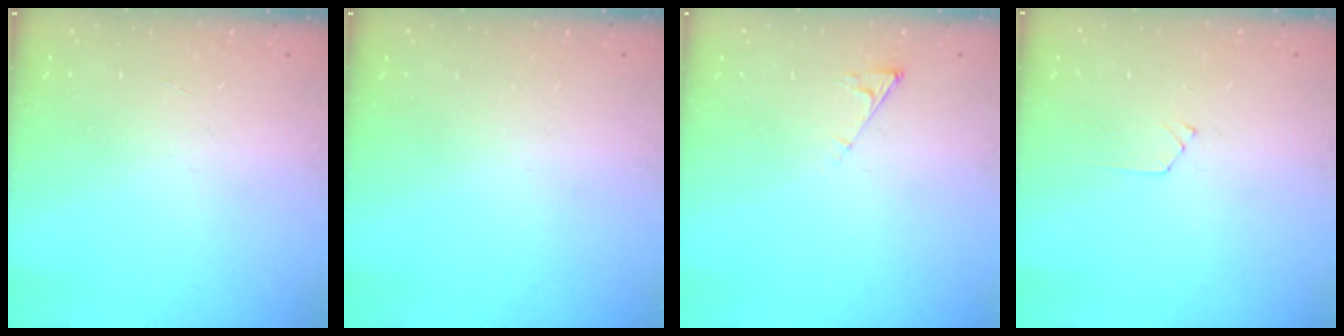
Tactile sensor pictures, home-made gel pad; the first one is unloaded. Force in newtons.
{"total": 0.0}
{"total": 3.7, "press": 3.7, "slide": 0.3}
{"total": 4.3, "press": 4.3, "slide": 0.5}